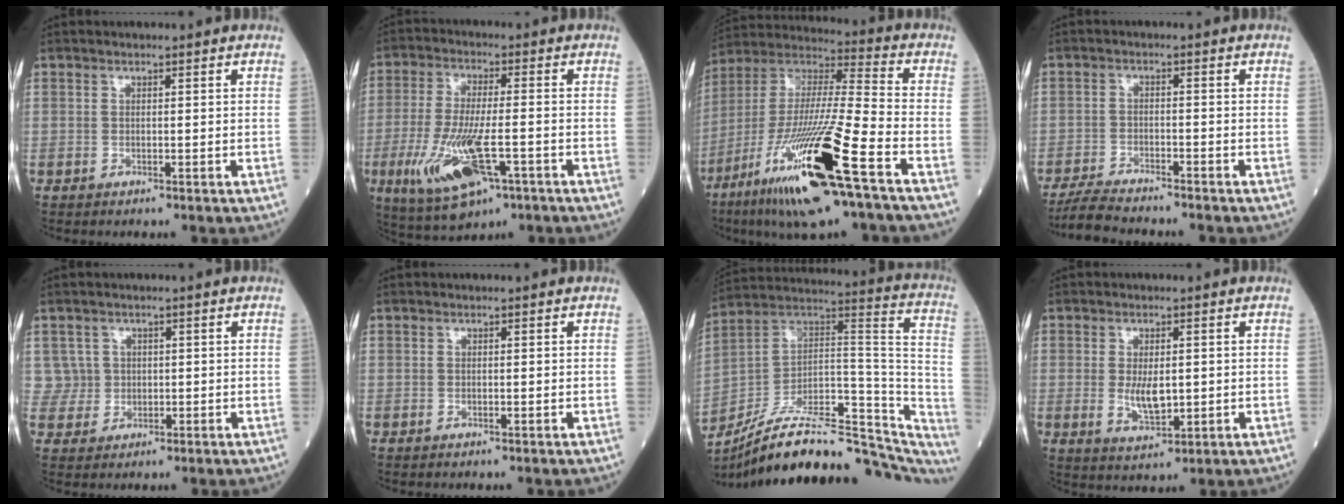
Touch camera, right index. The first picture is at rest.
{"total": 13.0, "force": [-4.9, 3.5, 11.6], "torque": [-0.235, -0.023, -0.077]}
{"total": 22.7, "force": [-11.1, 1.1, 19.8], "torque": [-0.399, -0.052, -0.209]}
{"total": 6.5, "force": [-6.1, 0.2, 2.3], "torque": [-0.039, -0.022, -0.107]}
{"total": 3.2, "force": [0.9, 3.1, -0.3], "torque": [0.017, 0.005, 0.016]}
{"total": 0.0}
{"total": 29.2, "force": [-23.3, 9.0, 15.1], "torque": [-0.190, 0.040, -0.341]}
{"total": 4.8, "force": [-0.1, 2.0, 4.4], "torque": [-0.084, -0.010, 0.005]}